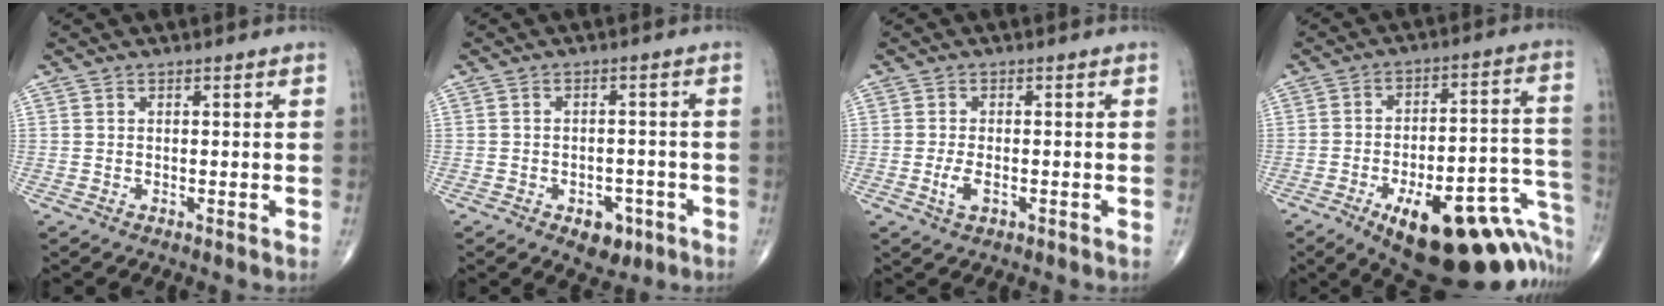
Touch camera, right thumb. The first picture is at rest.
{"total": 6.4, "force": [-3.5, 4.1, 3.5], "torque": [-0.023, 0.026, -0.045]}
{"total": 3.1, "force": [-1.0, 1.5, 2.5], "torque": [-0.054, -0.002, -0.018]}
{"total": 28.2, "force": [-14.4, 10.8, 21.7], "torque": [-0.194, 0.086, -0.192]}